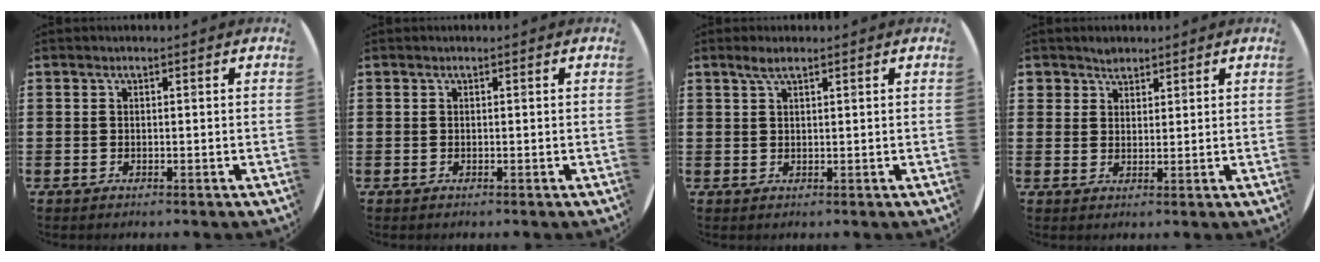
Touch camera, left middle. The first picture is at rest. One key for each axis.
{"total": 0.0}
{"total": 1.9, "fx": 1.4, "fy": 0.3, "fz": 1.3, "tx": -0.027, "ty": 0.003, "tz": 0.025}
{"total": 2.4, "fx": 2.0, "fy": 1.2, "fz": -0.1, "tx": 0.005, "ty": 0.002, "tz": 0.039}